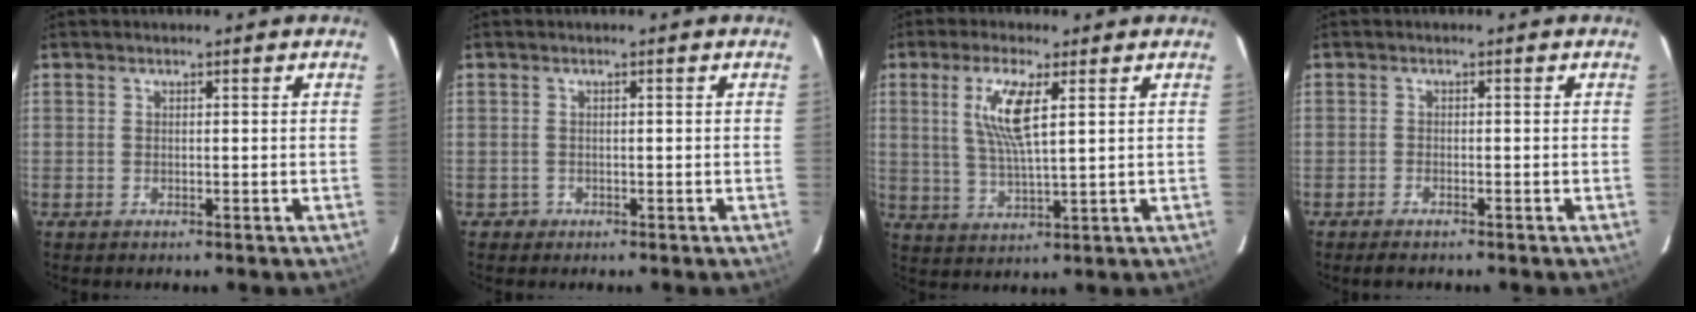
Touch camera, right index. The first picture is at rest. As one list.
[{"total": 1.2, "force": [-0.6, 1.0, -0.1], "torque": [0.002, 0.004, -0.007]}, {"total": 8.4, "force": [2.9, 1.4, 7.8], "torque": [-0.157, -0.002, 0.059]}, {"total": 2.1, "force": [-1.8, 0.6, 0.9], "torque": [-0.027, -0.002, -0.034]}]